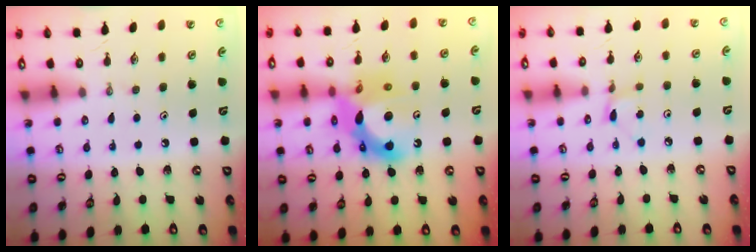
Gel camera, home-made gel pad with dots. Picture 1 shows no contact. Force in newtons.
{"total": 14.3, "press": 14.1, "slide": 2.1}
{"total": 2.7, "press": 2.7, "slide": 0.3}